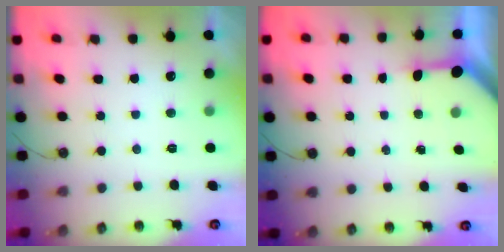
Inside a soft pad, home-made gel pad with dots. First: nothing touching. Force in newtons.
{"total": 3.4, "press": 3.3, "slide": 0.4}